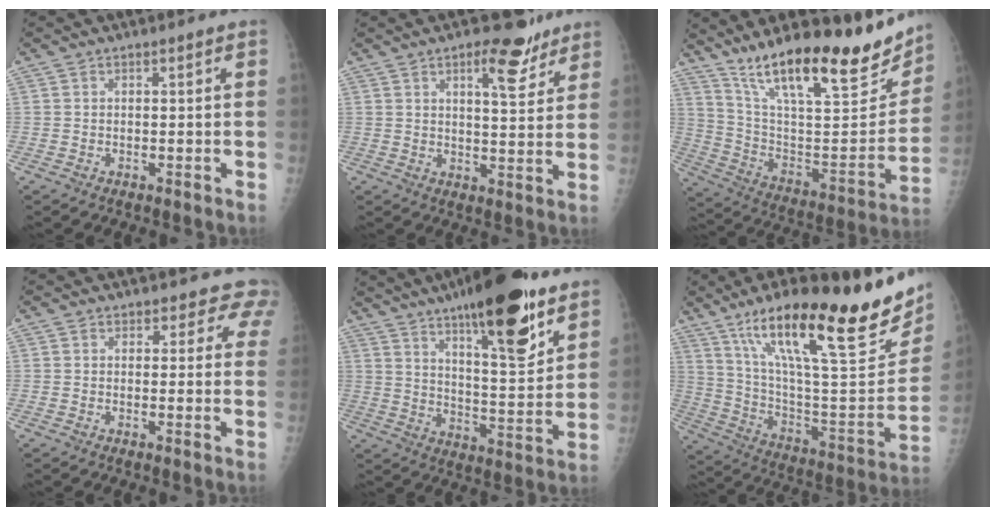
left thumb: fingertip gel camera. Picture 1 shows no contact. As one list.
[{"total": 9.1, "force": [5.6, 3.4, 6.3], "torque": [-0.069, -0.030, 0.079]}, {"total": 28.4, "force": [19.7, 7.6, 19.0], "torque": [-0.268, -0.070, 0.322]}, {"total": 5.3, "force": [4.7, 2.5, -0.3], "torque": [0.049, -0.022, 0.026]}, {"total": 21.6, "force": [13.4, 5.8, 15.9], "torque": [-0.215, -0.066, 0.210]}, {"total": 32.8, "force": [19.7, 7.3, 25.1], "torque": [-0.360, -0.044, 0.331]}]